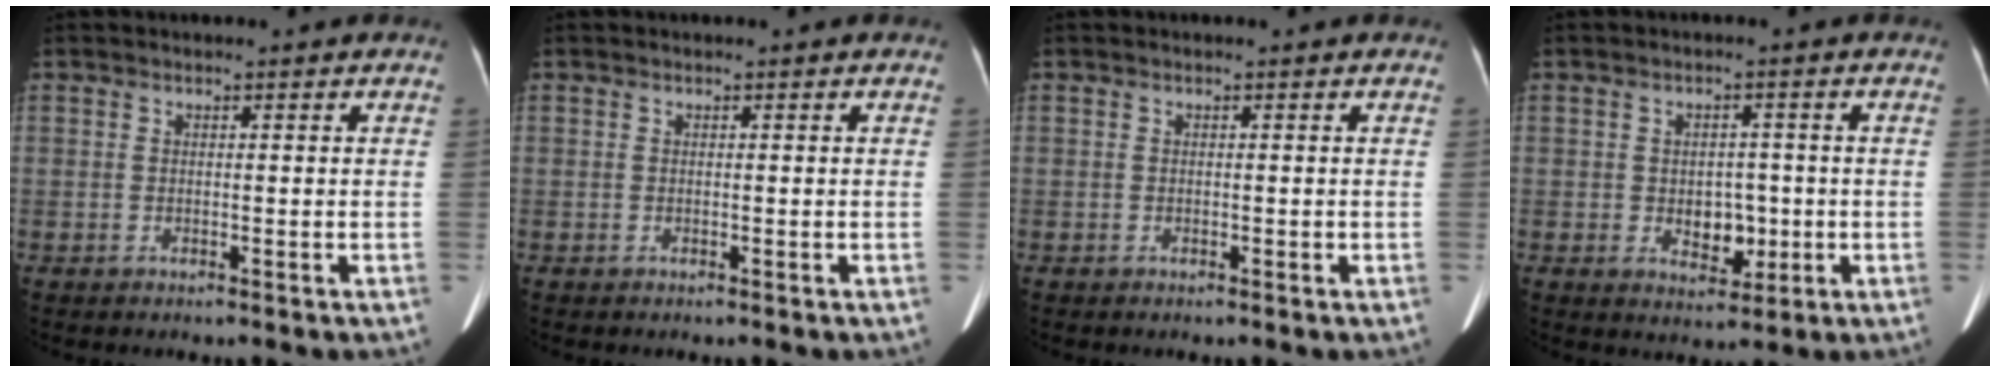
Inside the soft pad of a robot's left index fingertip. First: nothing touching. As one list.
[{"total": 0.0}, {"total": 0.0}, {"total": 4.4, "force": [-0.6, 3.1, 3.1], "torque": [-0.043, 0.006, 0.000]}]